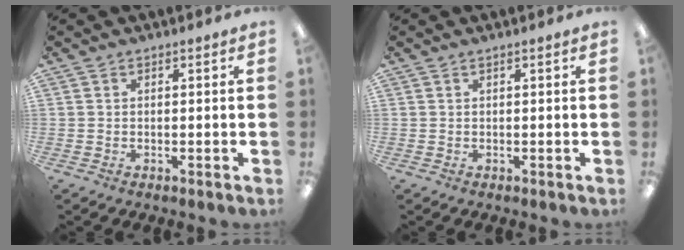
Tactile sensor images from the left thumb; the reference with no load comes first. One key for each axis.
{"total": 0.5, "fx": 0.2, "fy": 0.0, "fz": 0.5, "tx": -0.007, "ty": 0.001, "tz": 0.003}